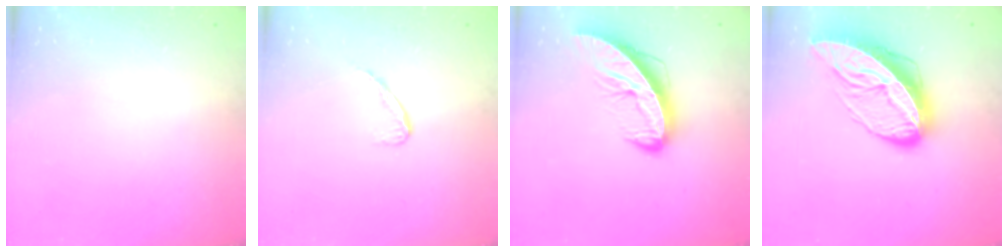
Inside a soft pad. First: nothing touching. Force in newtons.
{"total": 5.6, "press": 5.6, "slide": 0.4}
{"total": 10.8, "press": 10.7, "slide": 1.2}
{"total": 15.2, "press": 15.1, "slide": 1.7}